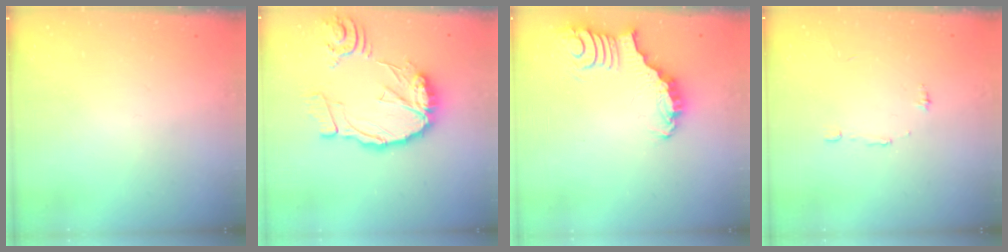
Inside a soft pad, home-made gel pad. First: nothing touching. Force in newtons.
{"total": 16.8, "press": 16.7, "slide": 1.8}
{"total": 3.5, "press": 3.5, "slide": 0.5}
{"total": 5.4, "press": 5.4, "slide": 0.3}